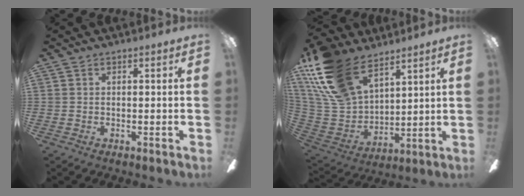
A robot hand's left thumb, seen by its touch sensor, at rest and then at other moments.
{"total": 22.2, "force": [14.2, 12.0, 12.2], "torque": [-0.282, -0.065, 0.265]}